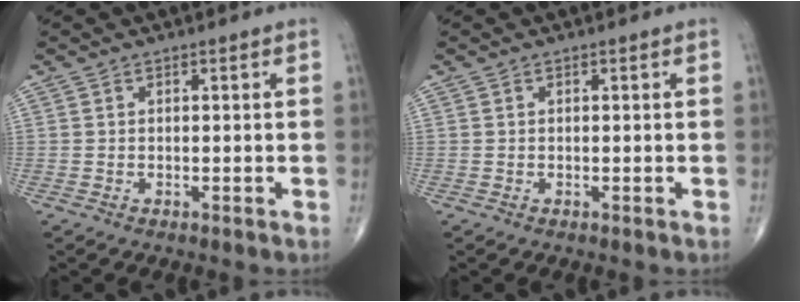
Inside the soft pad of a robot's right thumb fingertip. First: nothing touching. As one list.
[{"total": 0.0}]